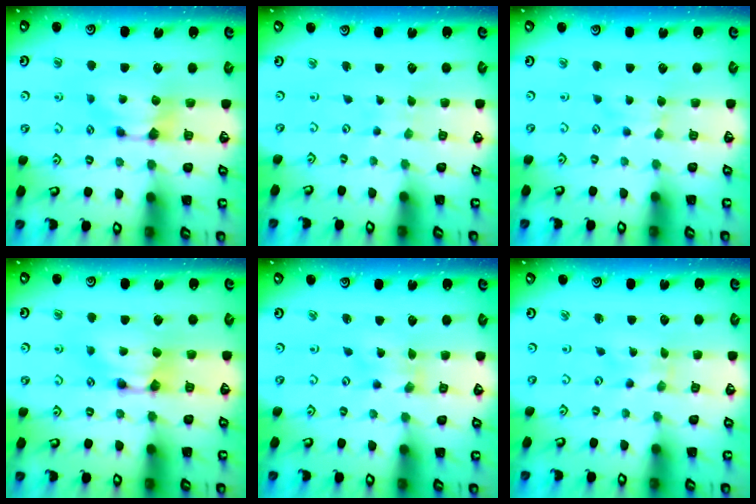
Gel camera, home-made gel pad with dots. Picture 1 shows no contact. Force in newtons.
{"total": 5.8, "press": 5.8, "slide": 0.3}
{"total": 2.5, "press": 2.4, "slide": 0.5}
{"total": 2.1, "press": 2.1, "slide": 0.0}
{"total": 3.5, "press": 3.4, "slide": 0.8}
{"total": 5.4, "press": 5.4, "slide": 0.7}